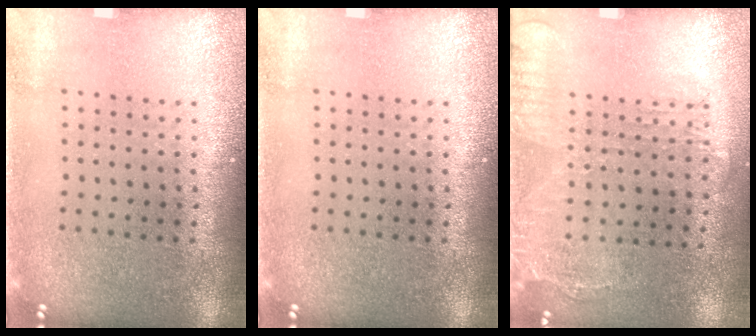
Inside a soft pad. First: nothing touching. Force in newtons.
{"total": 0.0}
{"total": 1.7, "press": 1.2, "slide": 1.1}